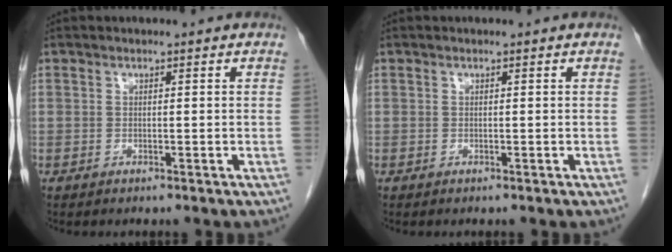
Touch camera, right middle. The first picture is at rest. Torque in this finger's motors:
{"motor_torque": [0.32, -0.16, 0.05, 0.01]}